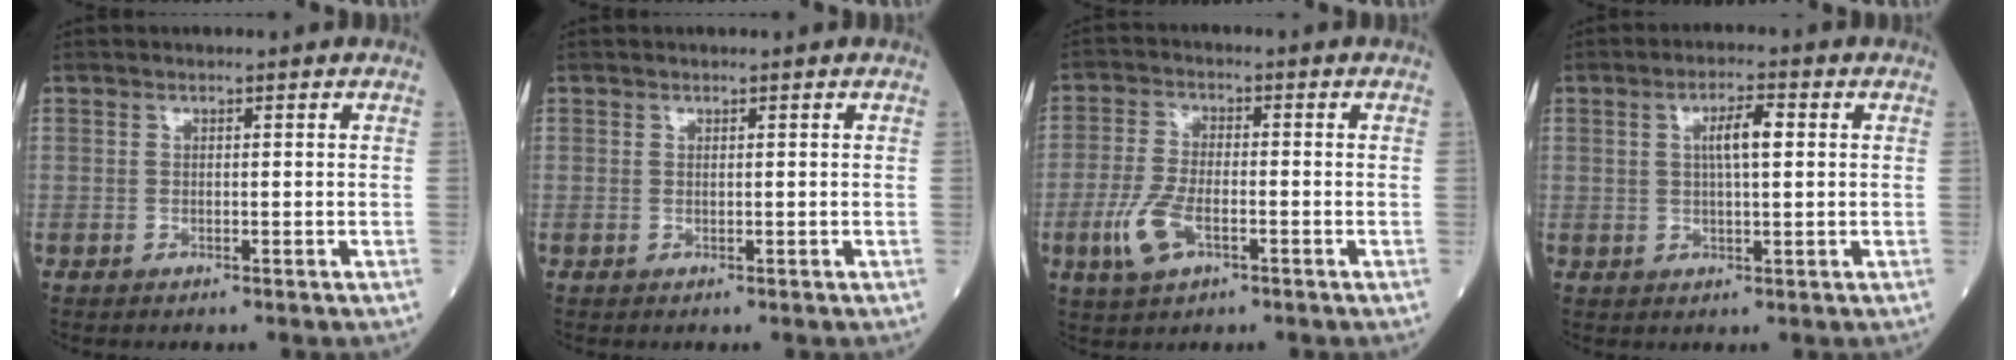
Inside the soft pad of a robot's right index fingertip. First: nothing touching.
{"total": 0.0}
{"total": 6.8, "force": [-2.7, 2.7, 5.6], "torque": [-0.133, -0.006, -0.051]}
{"total": 4.7, "force": [1.1, 1.0, 4.5], "torque": [-0.080, 0.008, 0.019]}